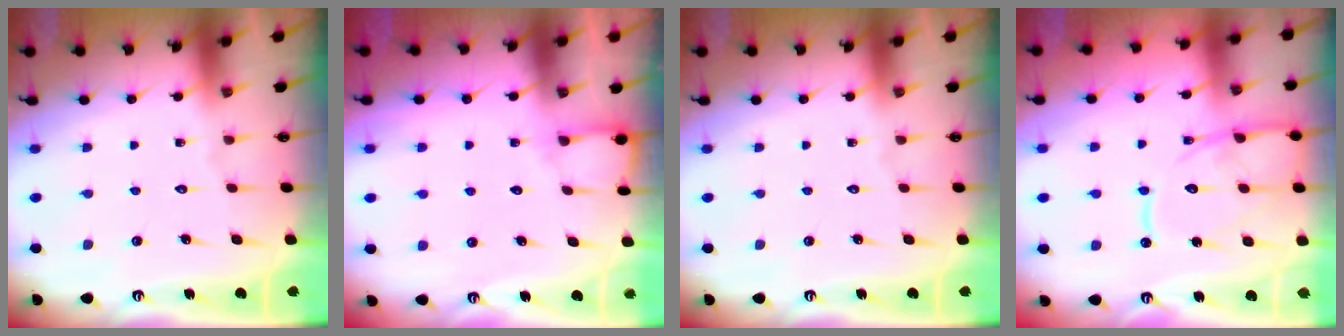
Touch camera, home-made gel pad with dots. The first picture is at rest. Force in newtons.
{"total": 5.8, "press": 5.8, "slide": 0.5}
{"total": 0.0}
{"total": 15.8, "press": 15.7, "slide": 1.3}